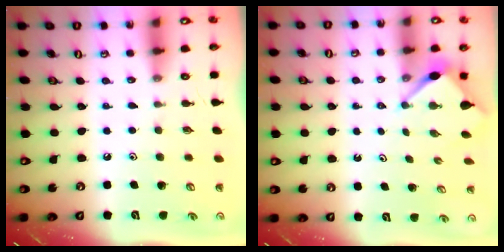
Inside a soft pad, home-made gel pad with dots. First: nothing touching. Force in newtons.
{"total": 3.5, "press": 3.5, "slide": 0.3}